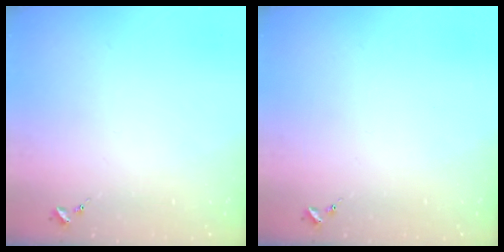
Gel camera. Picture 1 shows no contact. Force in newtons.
{"total": 0.0}